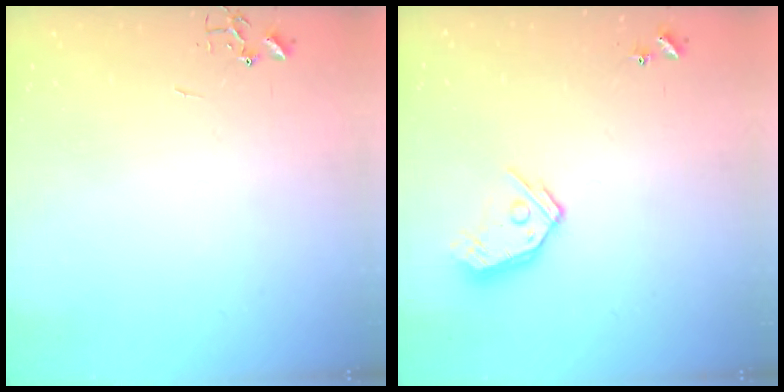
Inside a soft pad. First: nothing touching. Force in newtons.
{"total": 11.0, "press": 10.9, "slide": 1.2}